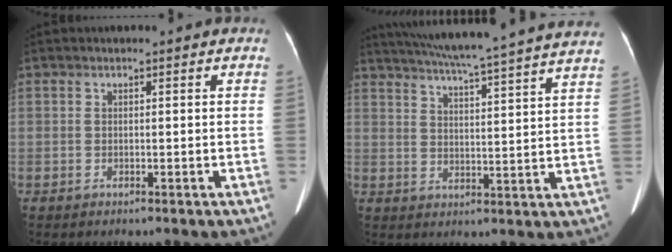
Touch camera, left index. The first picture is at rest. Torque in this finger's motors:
{"motor_torque": [0.85, -1.29, 0.11, 0.11]}